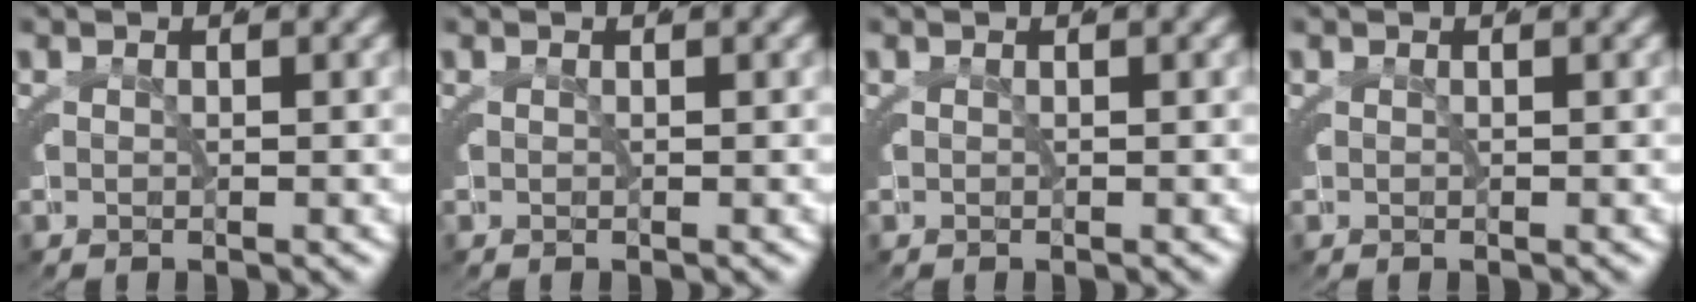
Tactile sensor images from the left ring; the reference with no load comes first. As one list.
[{"total": 0.0}, {"total": 0.0}, {"total": 0.0}]